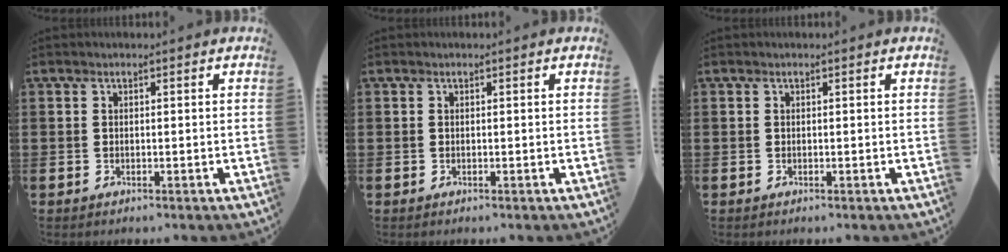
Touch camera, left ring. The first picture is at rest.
{"total": 0.0}
{"total": 0.0}